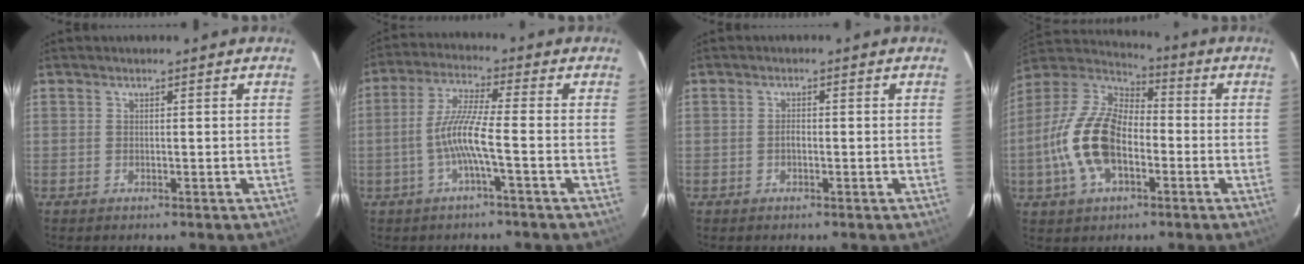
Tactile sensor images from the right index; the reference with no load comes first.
{"total": 7.7, "force": [-2.4, -0.2, 7.3], "torque": [-0.159, 0.005, -0.045]}
{"total": 1.0, "force": [-0.4, 0.5, 0.7], "torque": [-0.013, 0.005, -0.008]}
{"total": 16.9, "force": [-4.3, 9.3, 13.4], "torque": [-0.287, 0.004, -0.084]}